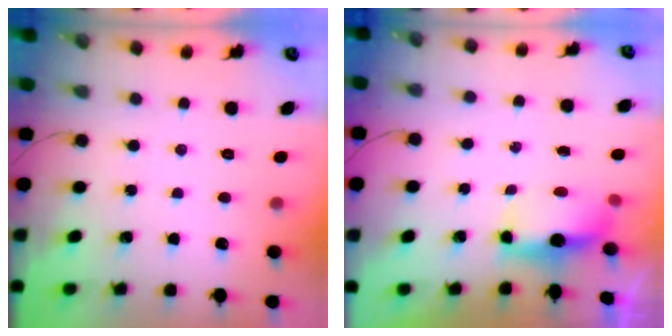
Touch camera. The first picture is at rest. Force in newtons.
{"total": 6.5, "press": 6.4, "slide": 0.4}